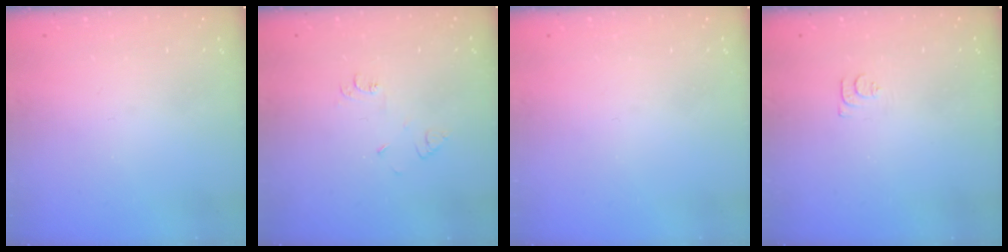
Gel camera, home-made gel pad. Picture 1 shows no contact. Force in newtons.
{"total": 4.9, "press": 4.8, "slide": 0.7}
{"total": 0.0}
{"total": 3.7, "press": 3.6, "slide": 0.5}